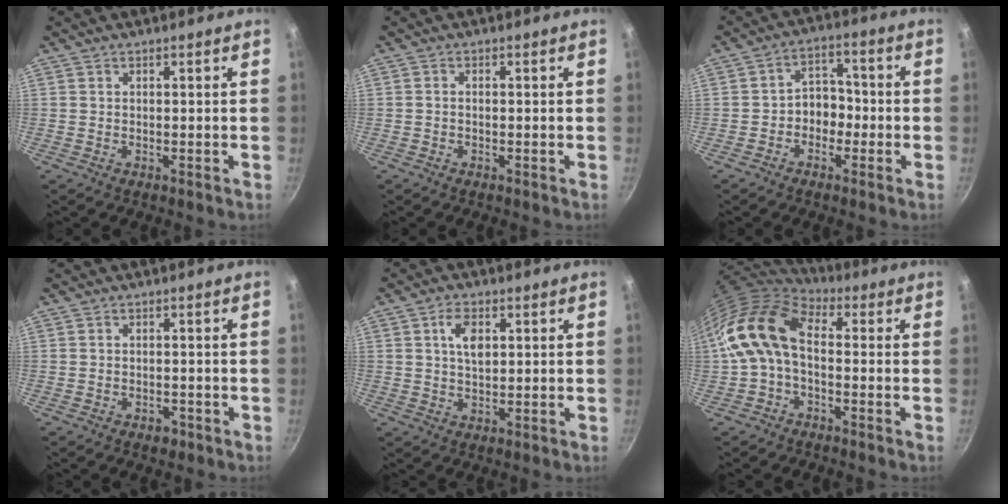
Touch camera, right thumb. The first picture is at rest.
{"total": 0.5, "force": [-0.2, 0.3, 0.3], "torque": [-0.004, 0.001, -0.008]}
{"total": 6.4, "force": [-1.6, 5.0, 3.7], "torque": [-0.024, 0.031, -0.040]}
{"total": 1.9, "force": [-1.2, 1.2, 0.9], "torque": [-0.011, 0.005, -0.015]}
{"total": 4.9, "force": [1.4, 2.8, 3.8], "torque": [-0.059, -0.002, 0.025]}
{"total": 14.4, "force": [0.0, 8.6, 11.5], "torque": [-0.228, 0.042, -0.013]}